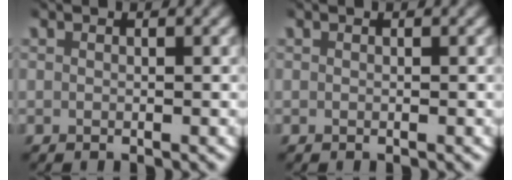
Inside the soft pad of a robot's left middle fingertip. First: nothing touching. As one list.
[{"total": 0.0}]